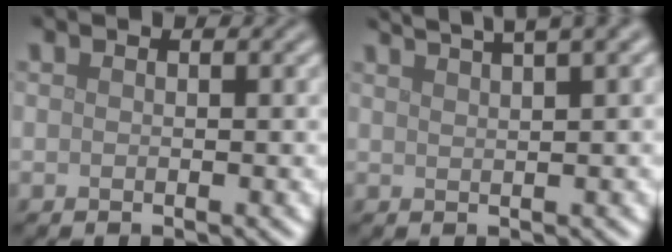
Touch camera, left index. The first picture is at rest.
{"total": 6.0, "force": [4.3, 1.3, 3.8], "torque": [-0.034, 0.030, 0.041]}